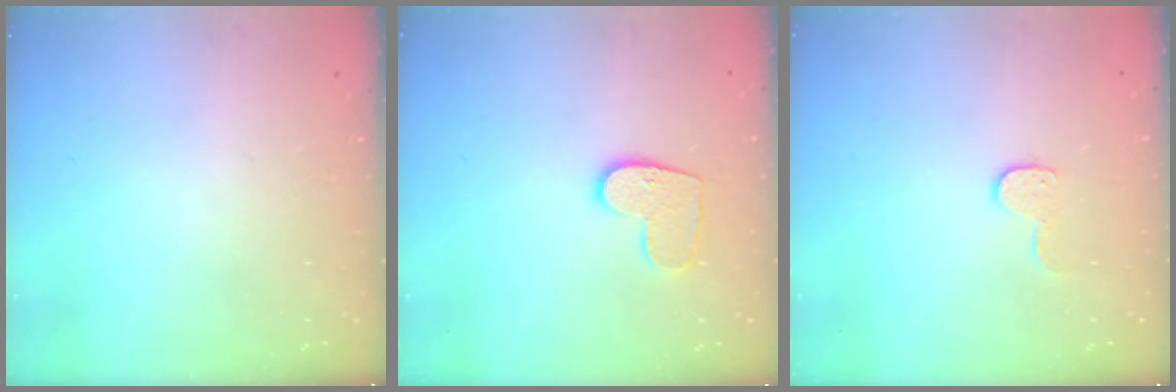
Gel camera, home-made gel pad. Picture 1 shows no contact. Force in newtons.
{"total": 9.3, "press": 9.3, "slide": 0.4}
{"total": 6.1, "press": 6.1, "slide": 0.2}